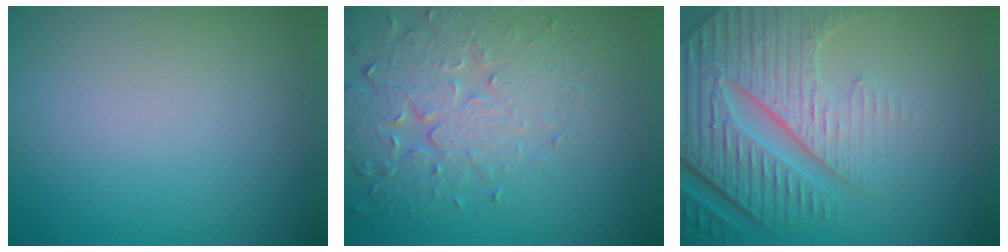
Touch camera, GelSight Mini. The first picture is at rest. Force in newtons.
{"total": 4.6, "press": 4.5, "slide": 1.1}
{"total": 8.7, "press": 6.1, "slide": 6.1}